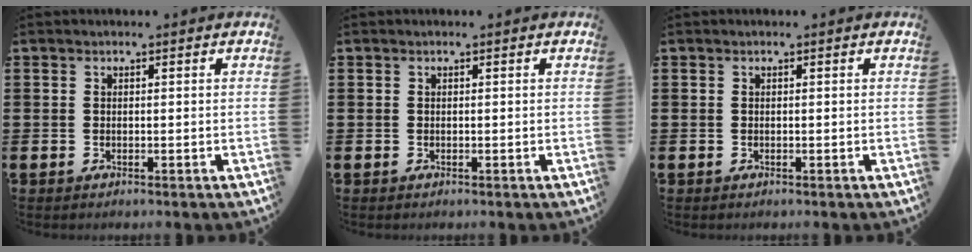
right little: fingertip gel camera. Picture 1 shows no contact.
{"total": 0.0}
{"total": 0.0}